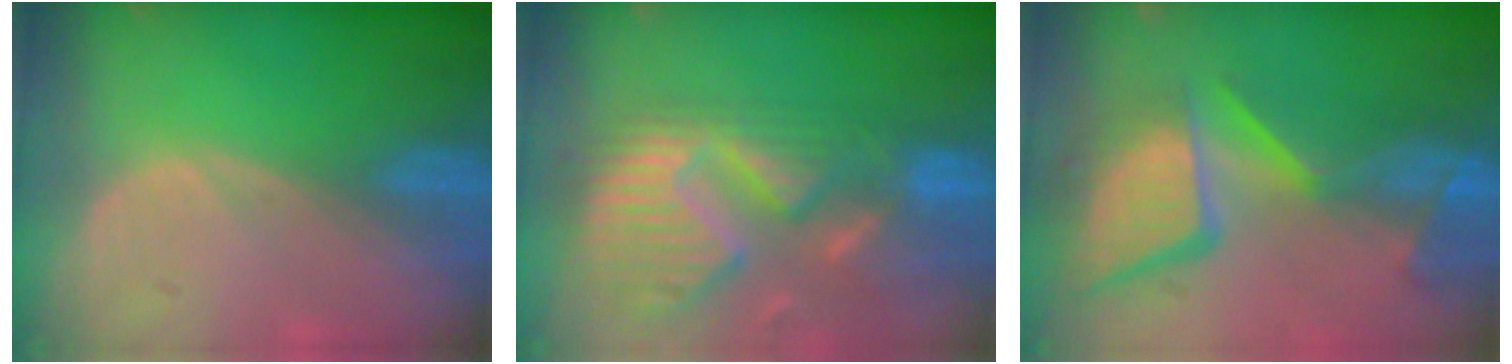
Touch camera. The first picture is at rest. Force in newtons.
{"total": 14.0, "press": 11.6, "slide": 7.7}
{"total": 13.8, "press": 11.2, "slide": 8.0}